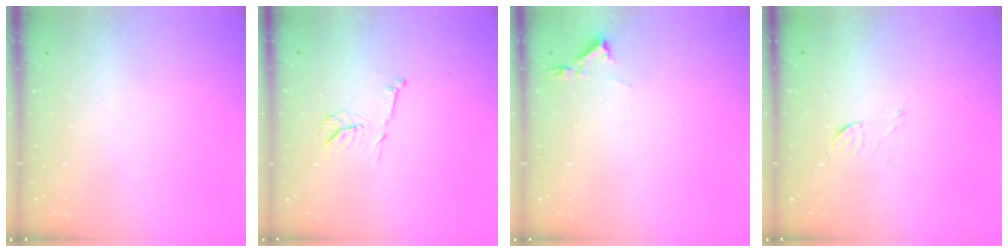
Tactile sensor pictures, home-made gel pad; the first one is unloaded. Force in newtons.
{"total": 9.7, "press": 9.7, "slide": 0.3}
{"total": 2.9, "press": 2.9, "slide": 0.5}
{"total": 3.3, "press": 3.3, "slide": 0.3}